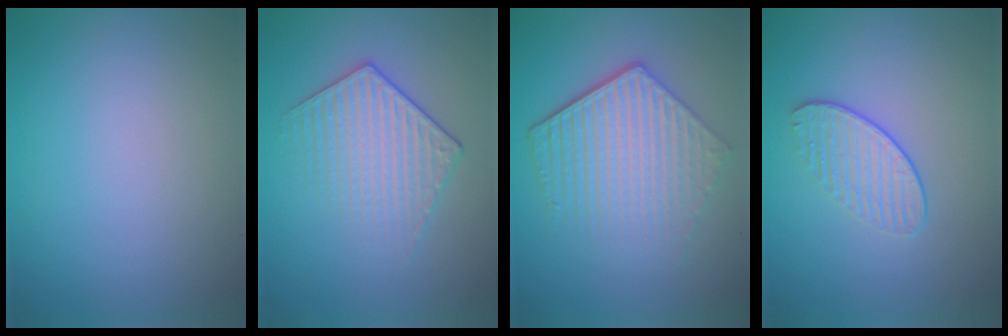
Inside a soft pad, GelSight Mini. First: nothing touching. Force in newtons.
{"total": 3.5, "press": 3.2, "slide": 1.4}
{"total": 5.9, "press": 4.4, "slide": 3.9}
{"total": 1.9, "press": 1.5, "slide": 1.2}